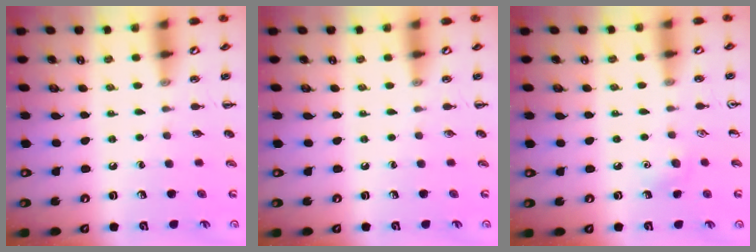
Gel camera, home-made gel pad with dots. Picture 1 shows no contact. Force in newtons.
{"total": 0.0}
{"total": 5.5, "press": 5.3, "slide": 1.5}